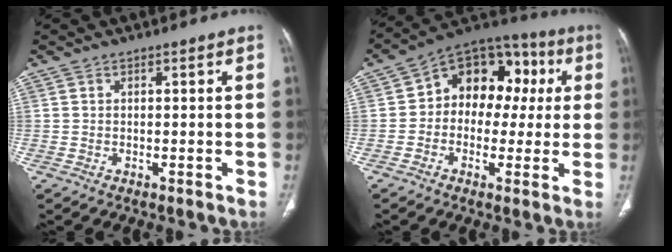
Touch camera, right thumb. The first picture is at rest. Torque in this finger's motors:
{"motor_torque": [-0.71, 0.65, 0.08, -0.21, 0.03]}